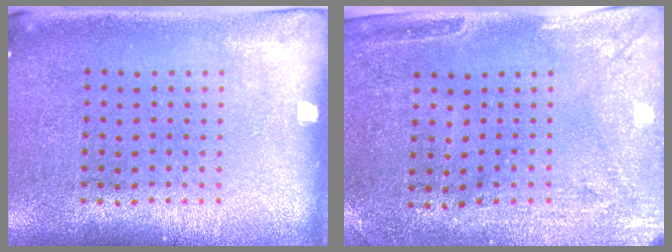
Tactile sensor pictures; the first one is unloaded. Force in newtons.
{"total": 3.0, "press": 2.3, "slide": 1.8}